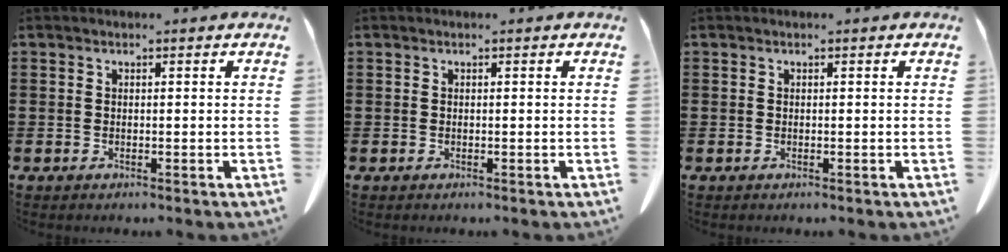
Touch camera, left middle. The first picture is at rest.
{"total": 0.0}
{"total": 0.0}